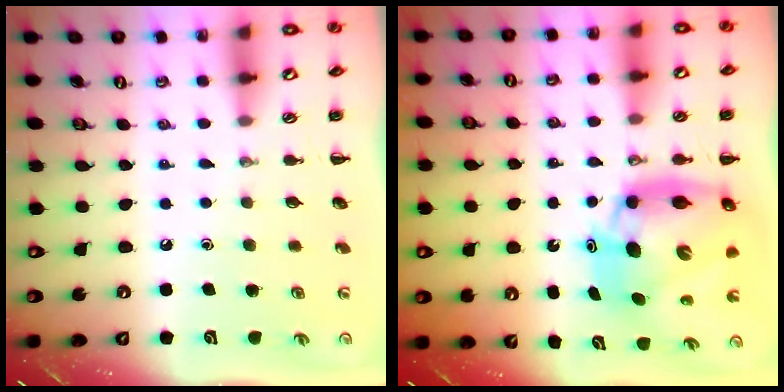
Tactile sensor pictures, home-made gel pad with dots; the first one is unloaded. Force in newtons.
{"total": 13.5, "press": 13.1, "slide": 3.5}